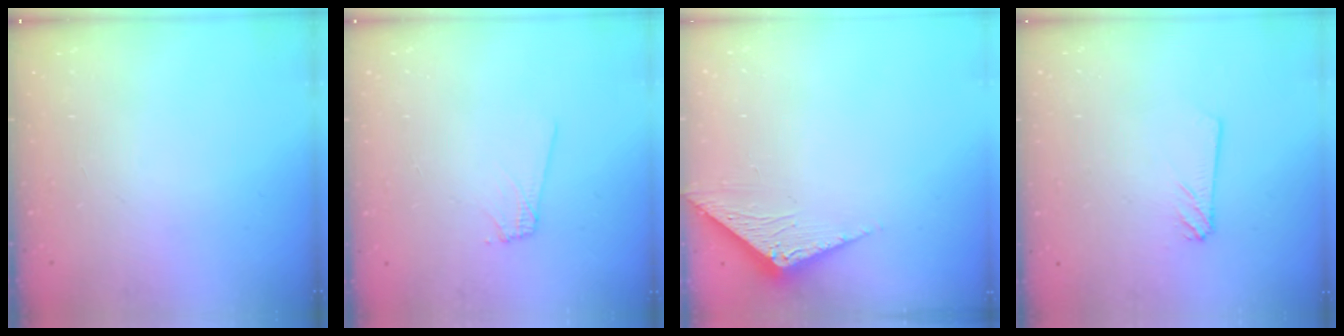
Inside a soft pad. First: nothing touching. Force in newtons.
{"total": 5.8, "press": 5.7, "slide": 1.0}
{"total": 3.4, "press": 3.4, "slide": 0.3}
{"total": 2.4, "press": 2.4, "slide": 0.3}